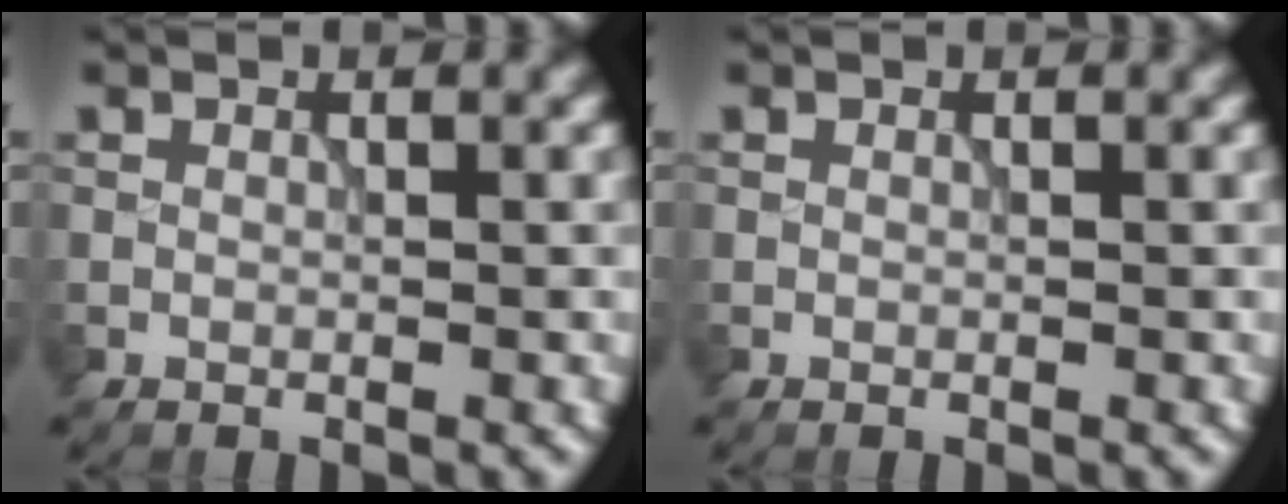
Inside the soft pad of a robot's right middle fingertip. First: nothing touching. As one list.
[{"total": 0.0}]